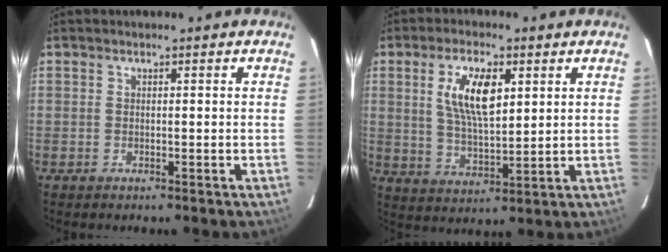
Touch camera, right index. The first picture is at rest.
{"total": 10.0, "force": [3.3, 4.2, 8.5], "torque": [-0.158, 0.005, 0.067]}